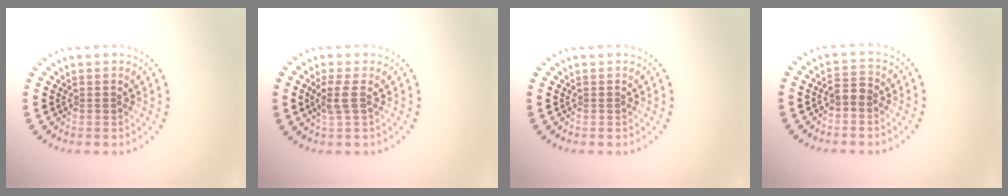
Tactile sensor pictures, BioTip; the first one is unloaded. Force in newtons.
{"total": 1.9, "press": 1.7, "slide": 0.9}
{"total": 0.0}
{"total": 1.4, "press": 1.3, "slide": 0.5}